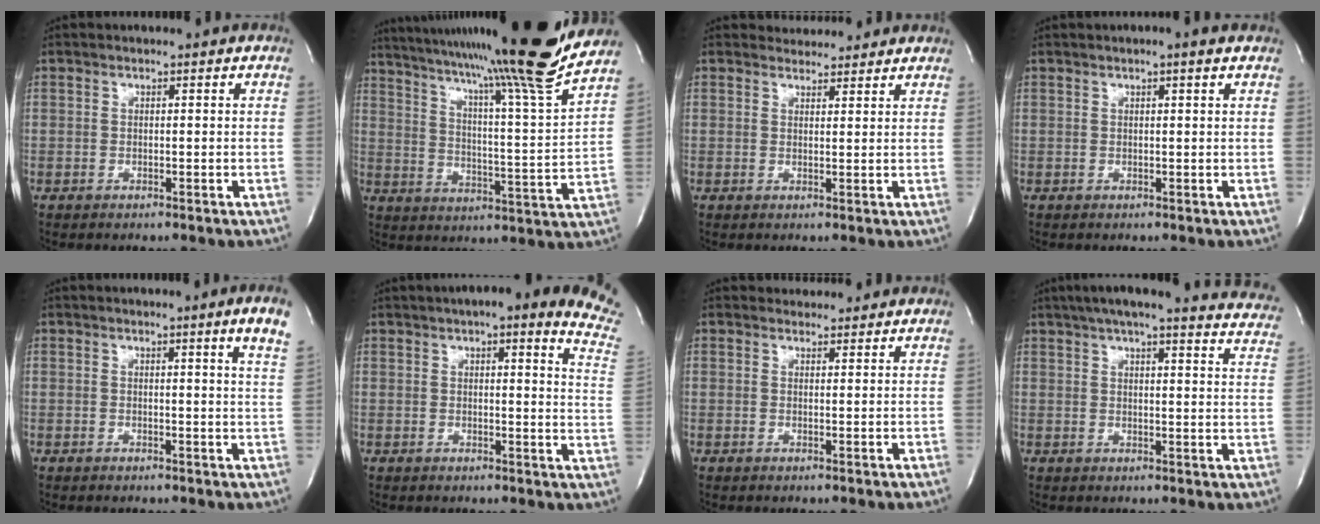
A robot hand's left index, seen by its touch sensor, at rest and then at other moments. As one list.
[{"total": 23.2, "force": [20.0, -2.9, 11.3], "torque": [-0.189, -0.061, 0.282]}, {"total": 4.2, "force": [4.0, 1.3, 0.2], "torque": [-0.004, 0.013, 0.051]}, {"total": 1.6, "force": [1.1, 0.0, 1.2], "torque": [-0.020, 0.008, 0.014]}, {"total": 4.3, "force": [2.9, -1.1, 2.9], "torque": [-0.042, -0.019, 0.023]}, {"total": 18.1, "force": [15.0, 2.4, 9.8], "torque": [-0.114, -0.024, 0.151]}, {"total": 3.5, "force": [3.3, 1.1, 0.0], "torque": [-0.004, 0.014, 0.041]}, {"total": 24.0, "force": [21.4, 2.8, 10.5], "torque": [-0.146, -0.040, 0.241]}]